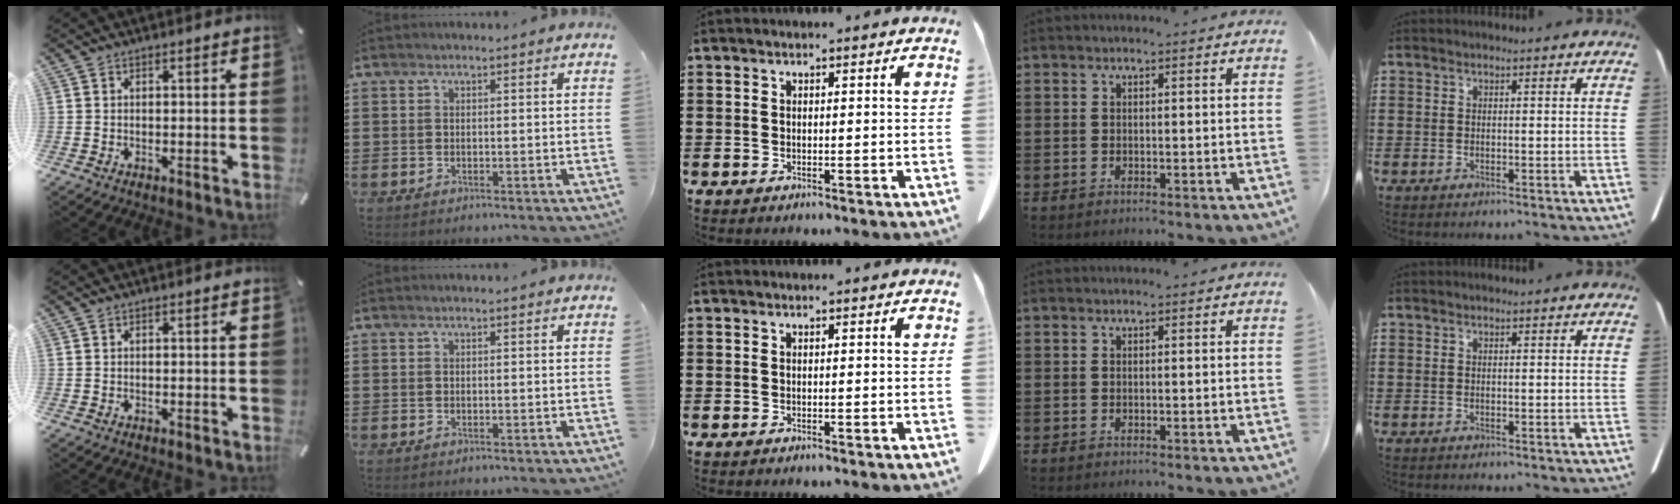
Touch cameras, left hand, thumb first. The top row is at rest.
{}